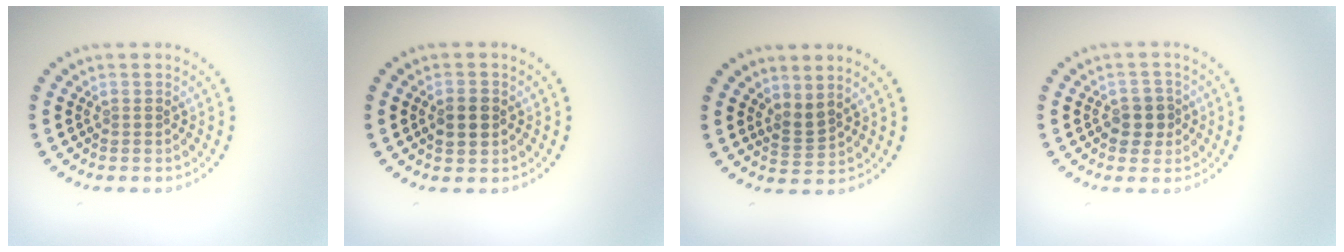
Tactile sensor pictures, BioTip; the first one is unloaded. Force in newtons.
{"total": 2.3, "press": 2.3, "slide": 0.1}
{"total": 1.7, "press": 1.2, "slide": 1.1}
{"total": 2.3, "press": 2.1, "slide": 0.8}